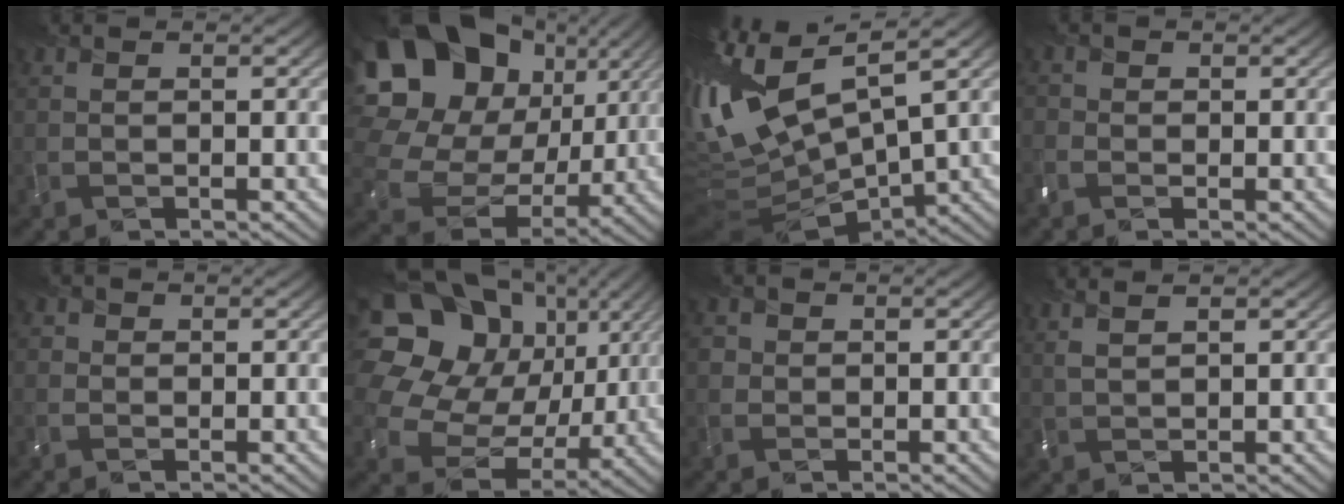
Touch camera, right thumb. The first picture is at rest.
{"total": 21.8, "force": [6.6, 17.3, 11.5], "torque": [-0.301, 0.030, 0.131]}
{"total": 15.3, "force": [2.6, 6.1, 13.8], "torque": [-0.310, -0.015, 0.067]}
{"total": 1.9, "force": [-0.7, 1.7, 0.4], "torque": [-0.011, -0.004, -0.019]}
{"total": 1.7, "force": [-0.2, 1.6, 0.4], "torque": [-0.012, 0.000, -0.005]}
{"total": 21.7, "force": [6.8, 17.3, 11.1], "torque": [-0.305, 0.036, 0.136]}
{"total": 1.7, "force": [0.1, 1.7, 0.2], "torque": [-0.016, 0.001, 0.001]}
{"total": 3.8, "force": [2.7, 1.3, 2.4], "torque": [-0.043, 0.015, 0.034]}